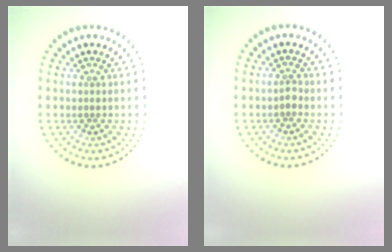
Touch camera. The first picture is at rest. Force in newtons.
{"total": 0.9, "press": 0.6, "slide": 0.7}